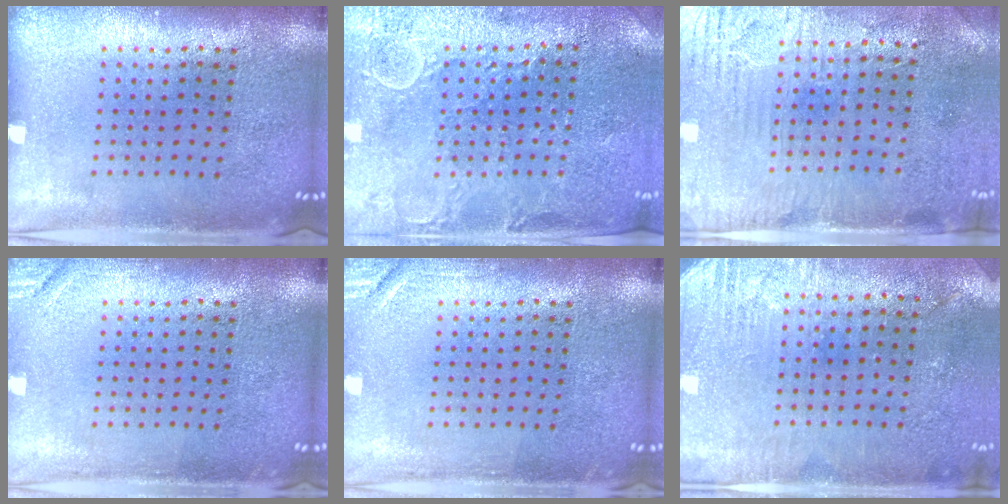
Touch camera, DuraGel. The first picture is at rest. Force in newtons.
{"total": 2.9, "press": 2.8, "slide": 0.4}
{"total": 3.1, "press": 2.6, "slide": 1.8}
{"total": 1.3, "press": 1.3, "slide": 0.3}
{"total": 1.7, "press": 1.7, "slide": 0.2}
{"total": 2.8, "press": 2.5, "slide": 1.3}